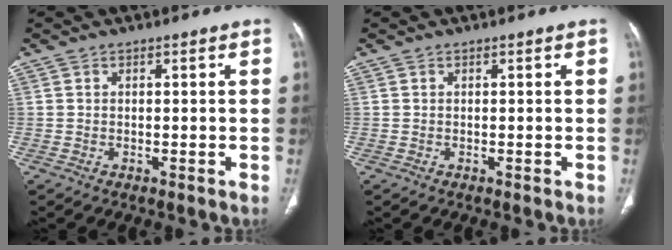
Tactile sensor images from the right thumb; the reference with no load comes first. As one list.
[{"total": 0.0}]